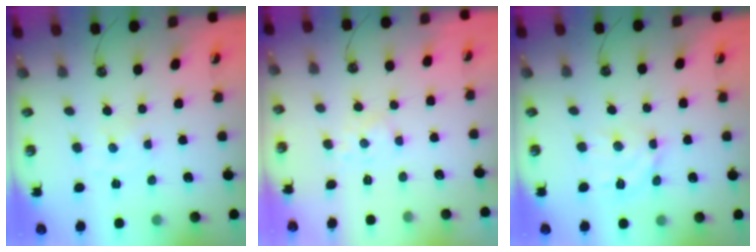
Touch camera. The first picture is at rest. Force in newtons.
{"total": 6.6, "press": 6.5, "slide": 1.3}
{"total": 9.7, "press": 9.6, "slide": 0.6}